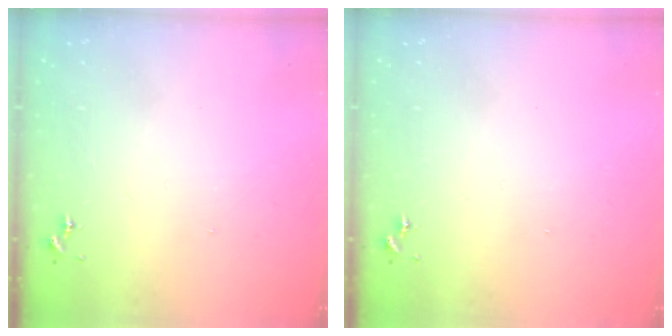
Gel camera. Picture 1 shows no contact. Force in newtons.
{"total": 0.0}